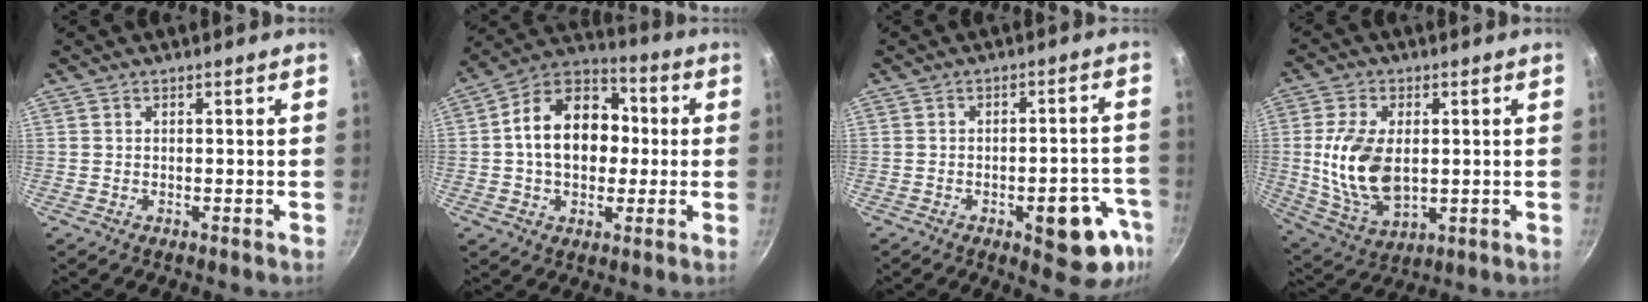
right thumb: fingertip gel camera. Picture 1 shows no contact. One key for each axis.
{"total": 17.2, "fx": 0.7, "fy": 12.4, "fz": 11.8, "tx": -0.159, "ty": 0.033, "tz": -0.006}
{"total": 12.2, "fx": -5.1, "fy": 5.1, "fz": 9.8, "tx": -0.065, "ty": 0.030, "tz": -0.060}
{"total": 14.4, "fx": 0.7, "fy": 8.7, "fz": 11.5, "tx": -0.207, "ty": -0.013, "tz": 0.023}